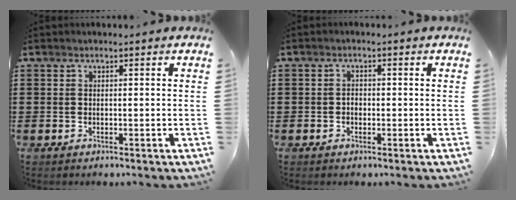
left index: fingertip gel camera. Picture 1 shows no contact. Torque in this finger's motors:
{"motor_torque": [0.09, 0.09, 0.02, 0.00]}